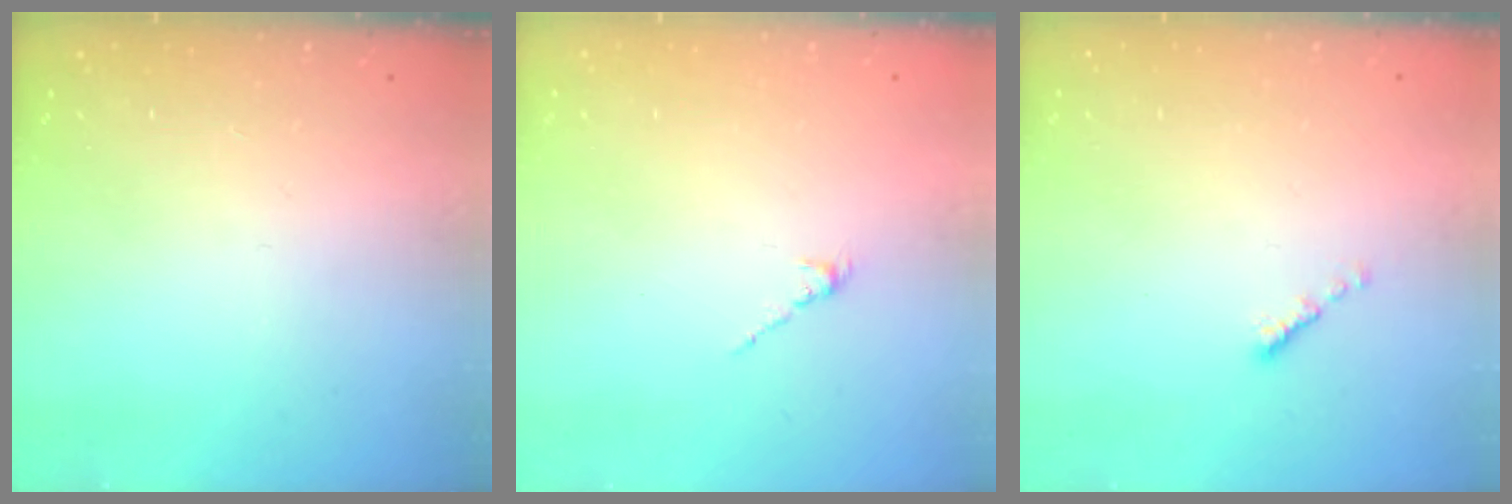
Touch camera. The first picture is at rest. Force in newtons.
{"total": 1.3, "press": 1.2, "slide": 0.5}
{"total": 0.0}